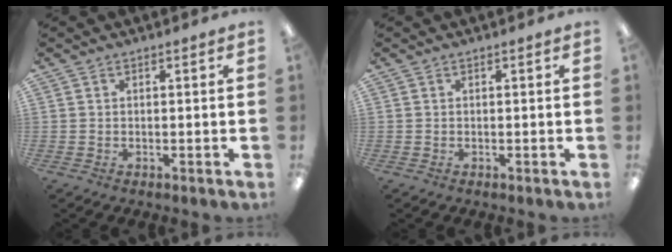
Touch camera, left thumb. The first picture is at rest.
{"total": 0.0}